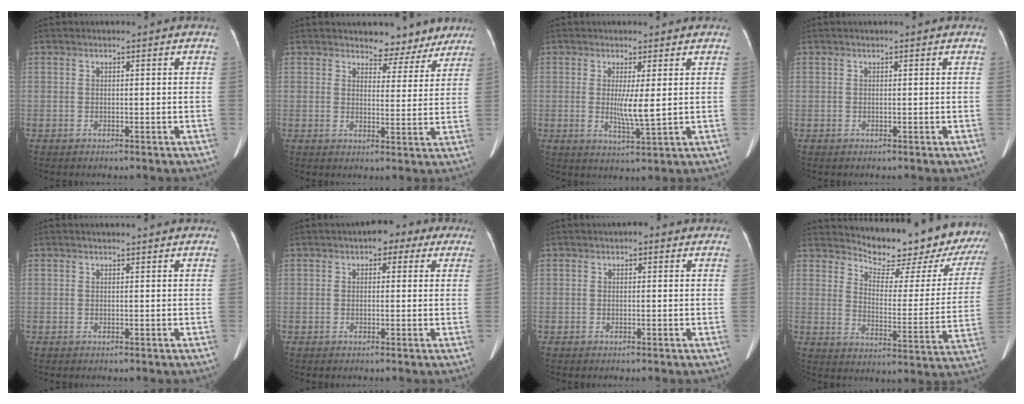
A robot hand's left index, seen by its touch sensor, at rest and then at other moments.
{"total": 6.1, "force": [5.5, 2.7, 0.6], "torque": [0.002, -0.006, 0.066]}
{"total": 4.0, "force": [0.1, -0.1, 4.0], "torque": [-0.080, -0.013, 0.013]}
{"total": 0.0}
{"total": 0.9, "force": [0.8, -0.2, 0.3], "torque": [-0.009, 0.012, 0.016]}
{"total": 4.0, "force": [1.8, 2.5, 2.4], "torque": [-0.022, 0.030, 0.019]}
{"total": 0.7, "force": [0.0, 0.5, 0.4], "torque": [-0.009, 0.008, 0.000]}
{"total": 20.1, "force": [18.8, 4.1, 6.1], "torque": [-0.078, -0.075, 0.224]}